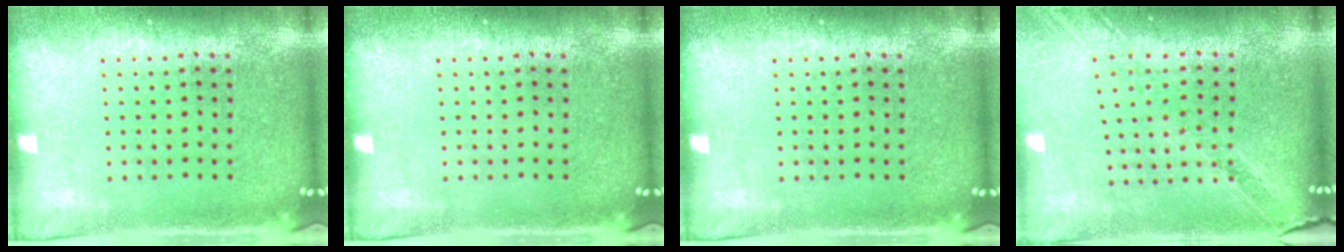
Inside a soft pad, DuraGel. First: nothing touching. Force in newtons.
{"total": 0.0}
{"total": 0.0}
{"total": 1.1, "press": 1.1, "slide": 0.2}